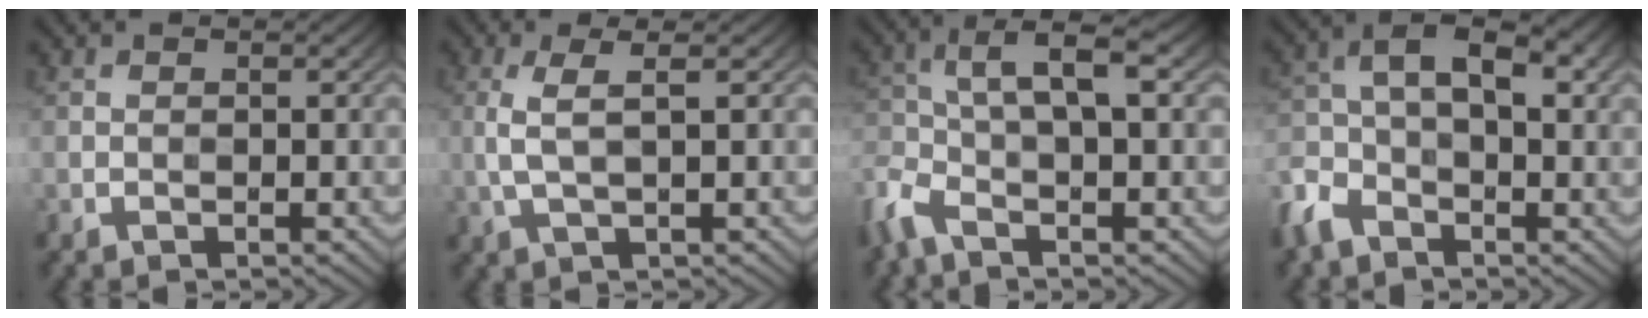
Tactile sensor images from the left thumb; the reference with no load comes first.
{"total": 3.9, "force": [0.7, 1.0, 3.7], "torque": [-0.083, 0.006, 0.016]}
{"total": 7.1, "force": [-1.9, 2.2, 6.4], "torque": [-0.146, 0.007, -0.059]}
{"total": 8.9, "force": [-2.0, 5.2, 6.9], "torque": [-0.141, 0.002, -0.061]}